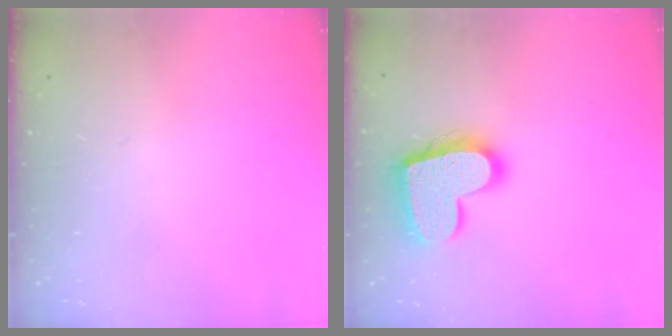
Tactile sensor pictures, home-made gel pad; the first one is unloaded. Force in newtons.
{"total": 17.6, "press": 17.5, "slide": 1.3}